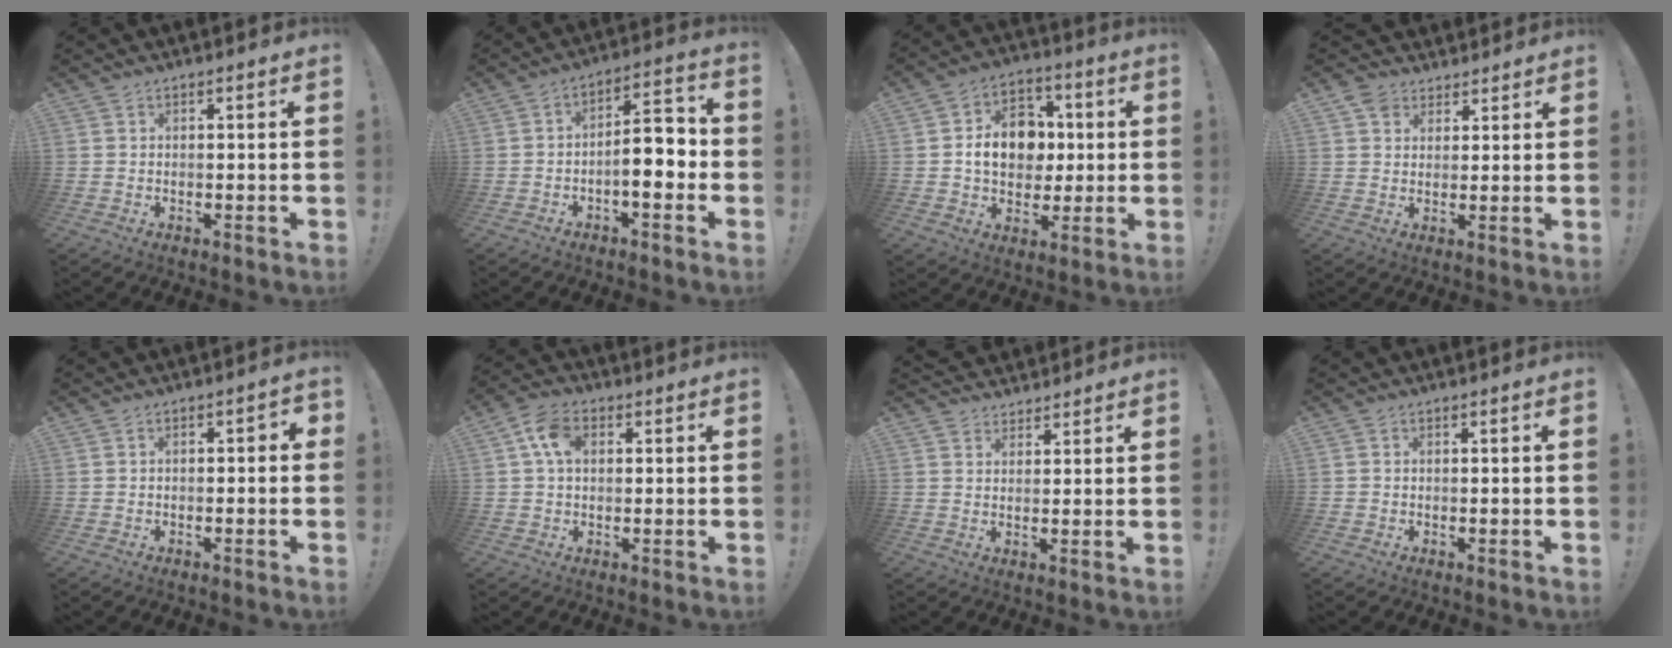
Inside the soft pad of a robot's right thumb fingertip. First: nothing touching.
{"total": 10.0, "force": [-3.0, 3.9, 8.7], "torque": [-0.128, 0.018, -0.053]}
{"total": 13.9, "force": [1.0, 11.1, 8.2], "torque": [-0.121, 0.010, 0.028]}
{"total": 4.6, "force": [3.8, 2.7, 0.2], "torque": [0.002, -0.022, 0.070]}
{"total": 1.9, "force": [-1.4, 0.6, 1.1], "torque": [-0.017, 0.009, -0.026]}
{"total": 8.3, "force": [1.8, 5.6, 5.8], "torque": [-0.104, 0.010, 0.036]}
{"total": 3.8, "force": [3.3, 1.9, -0.1], "torque": [0.016, -0.025, 0.060]}
{"total": 0.5, "force": [-0.3, 0.4, 0.1], "torque": [-0.002, 0.002, -0.006]}